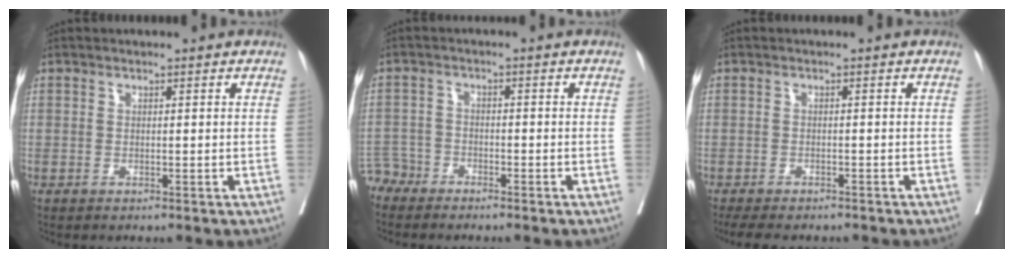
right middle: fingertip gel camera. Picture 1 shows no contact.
{"total": 3.3, "force": [-3.0, 1.0, -0.8], "torque": [0.012, -0.003, -0.061]}
{"total": 8.7, "force": [-7.5, 2.3, 3.6], "torque": [-0.053, -0.006, -0.103]}